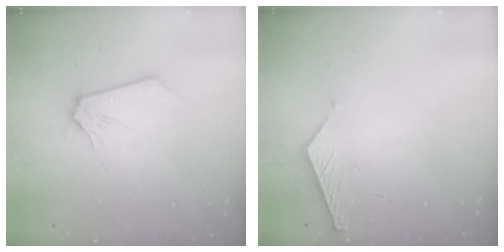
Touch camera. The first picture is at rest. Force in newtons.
{"total": 5.5, "press": 5.5, "slide": 0.6}